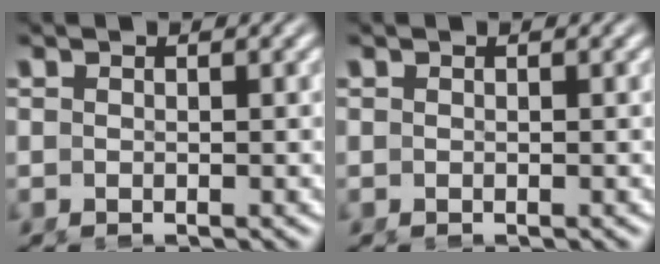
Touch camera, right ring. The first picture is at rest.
{"total": 0.0}